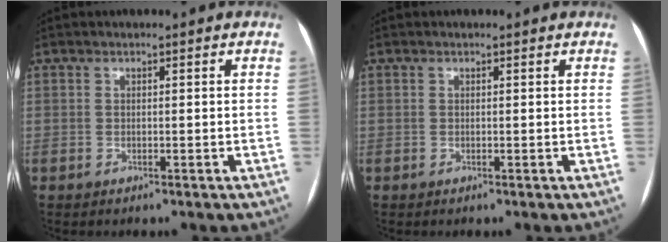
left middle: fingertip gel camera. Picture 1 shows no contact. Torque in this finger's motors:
{"motor_torque": [-0.14, 0.03, -0.03, -0.01]}